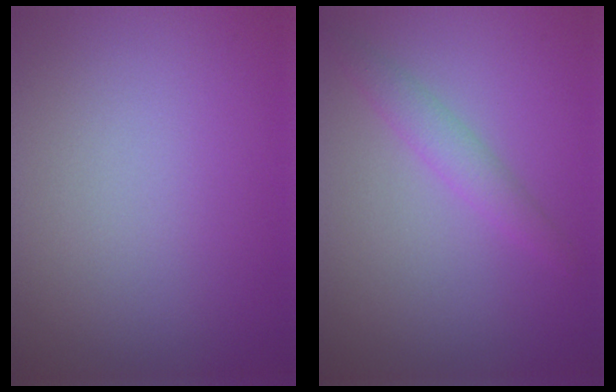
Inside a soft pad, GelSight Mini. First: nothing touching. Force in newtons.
{"total": 1.8, "press": 1.8, "slide": 0.0}